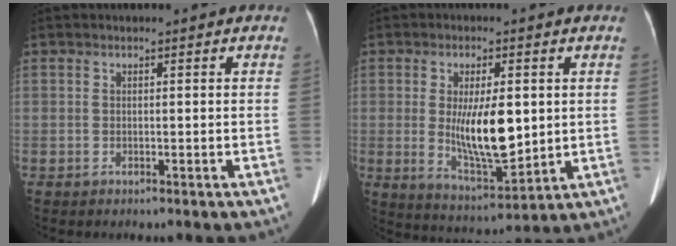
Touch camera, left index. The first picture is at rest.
{"total": 10.3, "force": [0.6, 3.0, 9.9], "torque": [-0.174, -0.016, 0.018]}